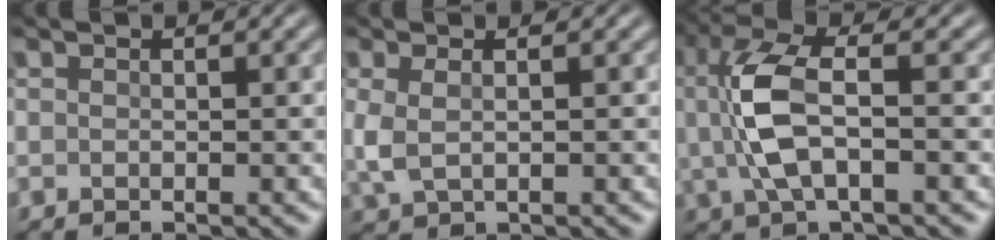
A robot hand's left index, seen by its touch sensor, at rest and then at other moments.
{"total": 2.8, "force": [-0.3, 1.6, 2.3], "torque": [-0.060, -0.006, -0.001]}
{"total": 6.5, "force": [-0.1, 2.6, 6.0], "torque": [-0.139, 0.009, -0.004]}